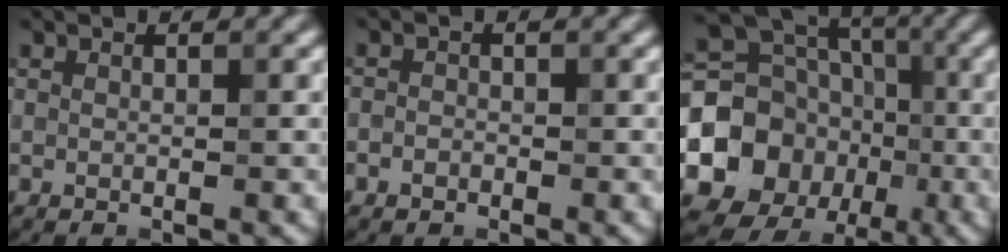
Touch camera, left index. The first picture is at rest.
{"total": 1.1, "force": [-0.3, 1.0, 0.4], "torque": [0.013, 0.005, -0.016]}
{"total": 14.5, "force": [-2.1, 12.7, 6.7], "torque": [-0.132, -0.010, -0.062]}